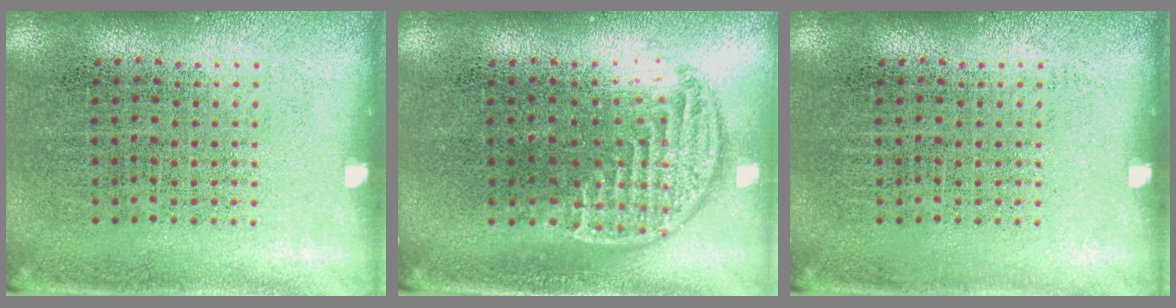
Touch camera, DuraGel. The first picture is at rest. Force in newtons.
{"total": 1.2, "press": 1.0, "slide": 0.7}
{"total": 0.0}